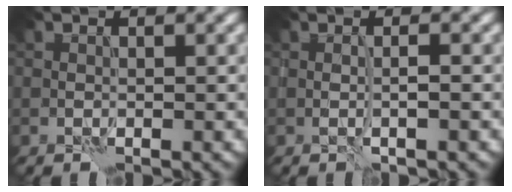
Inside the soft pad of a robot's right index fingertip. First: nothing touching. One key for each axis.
{"total": 0.6, "fx": 0.4, "fy": -0.1, "fz": 0.5, "tx": -0.009, "ty": -0.003, "tz": 0.001}